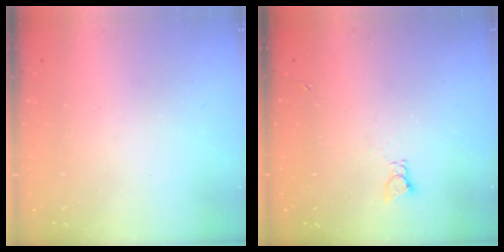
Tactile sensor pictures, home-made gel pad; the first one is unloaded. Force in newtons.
{"total": 2.0, "press": 2.0, "slide": 0.3}